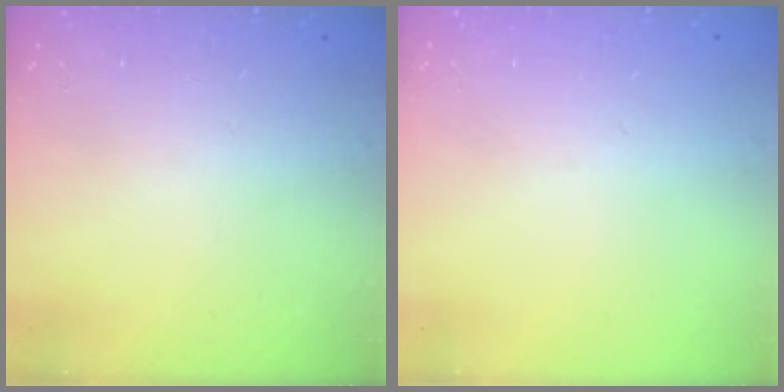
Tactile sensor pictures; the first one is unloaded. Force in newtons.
{"total": 0.0}